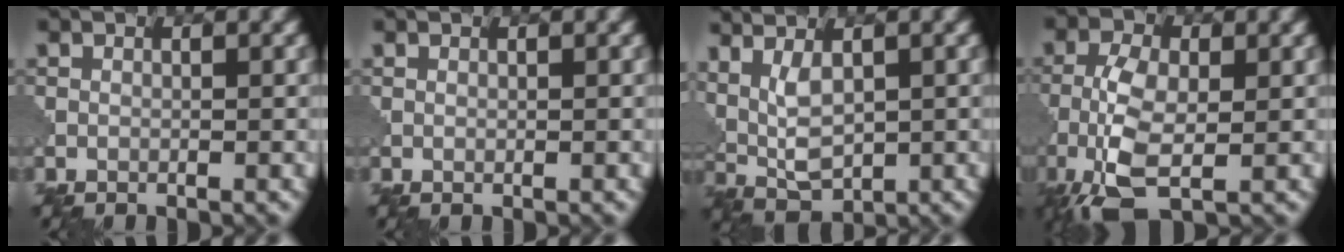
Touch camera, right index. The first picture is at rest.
{"total": 0.0}
{"total": 4.0, "force": [1.3, 1.7, 3.4], "torque": [-0.074, -0.005, 0.030]}
{"total": 6.8, "force": [-2.2, 3.2, 5.6], "torque": [-0.135, -0.006, -0.052]}